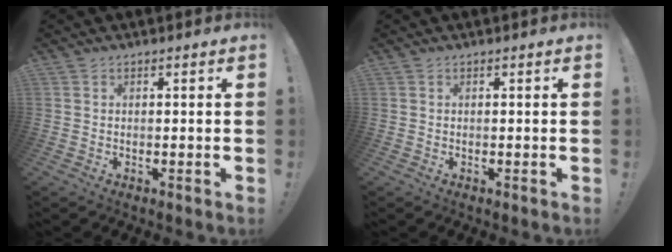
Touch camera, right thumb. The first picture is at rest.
{"total": 0.0}